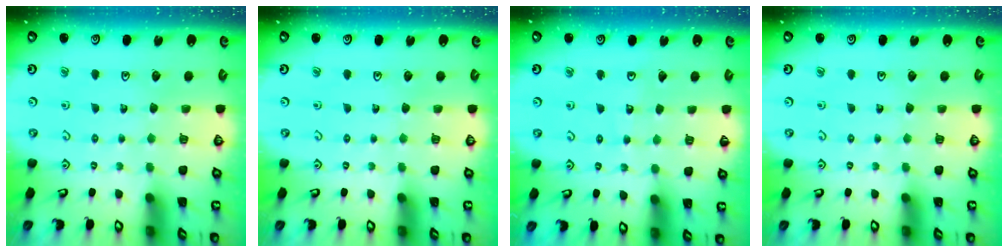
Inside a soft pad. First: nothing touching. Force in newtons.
{"total": 0.0}
{"total": 3.4, "press": 3.4, "slide": 0.1}
{"total": 0.0}